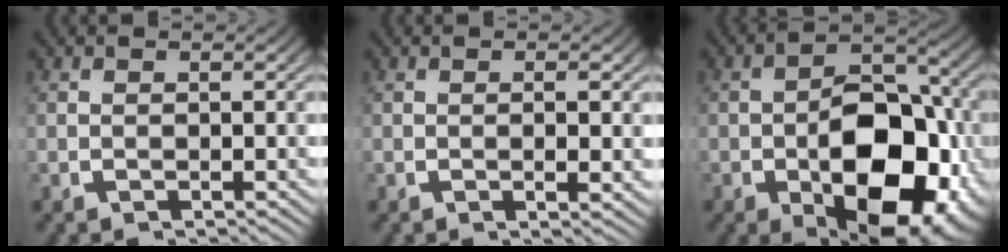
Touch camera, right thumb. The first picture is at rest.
{"total": 1.0, "force": [-0.2, 0.0, 1.0], "torque": [-0.020, -0.004, -0.004]}
{"total": 16.2, "force": [-4.4, 9.6, 12.3], "torque": [-0.208, -0.055, -0.042]}